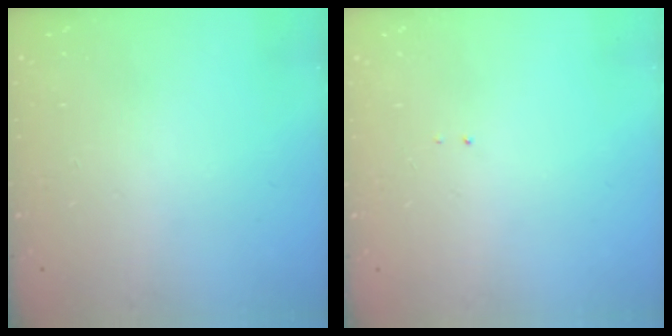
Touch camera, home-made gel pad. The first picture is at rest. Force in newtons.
{"total": 0.7, "press": 0.7, "slide": 0.1}